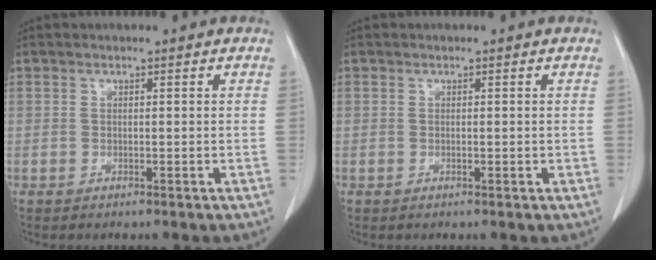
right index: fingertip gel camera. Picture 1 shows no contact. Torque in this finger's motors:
{"motor_torque": [-0.33, 0.55, -0.01, 0.02]}